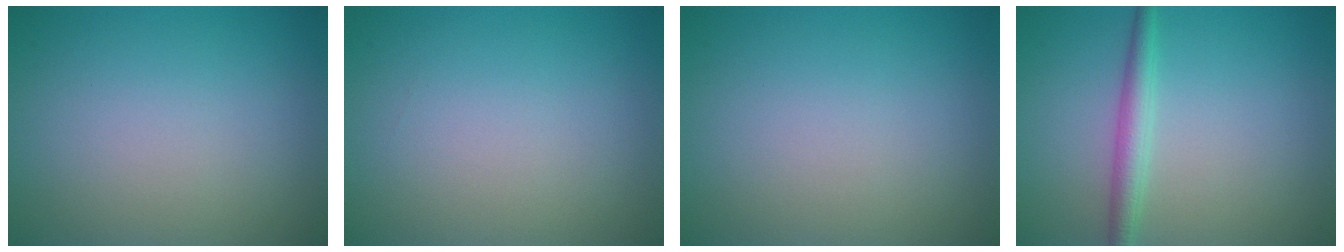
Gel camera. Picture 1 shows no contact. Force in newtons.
{"total": 0.0}
{"total": 0.0}
{"total": 2.4, "press": 2.4, "slide": 0.1}